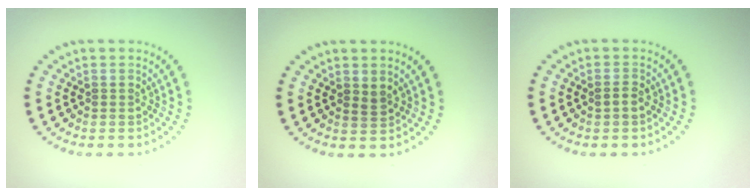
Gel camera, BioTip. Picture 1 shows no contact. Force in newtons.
{"total": 0.9, "press": 0.7, "slide": 0.5}
{"total": 1.1, "press": 1.0, "slide": 0.2}